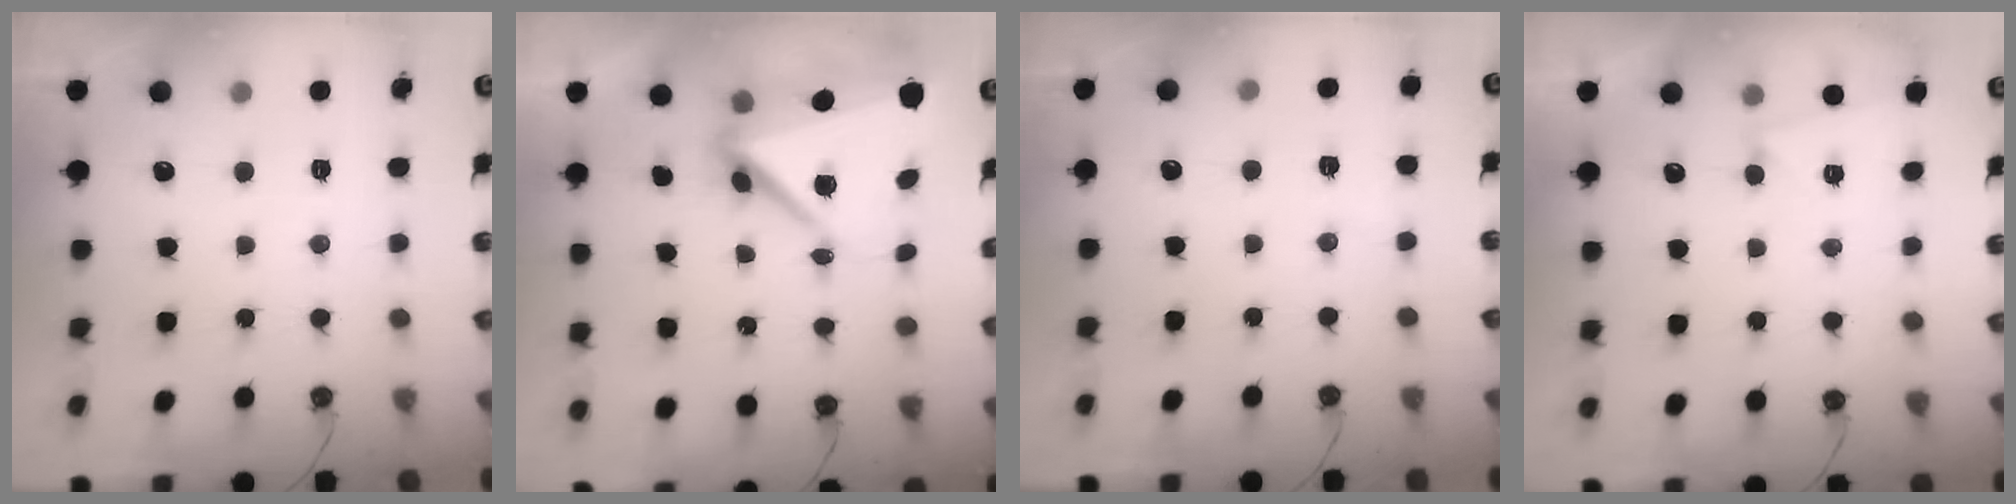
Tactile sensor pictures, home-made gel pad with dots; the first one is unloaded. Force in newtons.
{"total": 9.0, "press": 8.7, "slide": 2.2}
{"total": 1.5, "press": 1.5, "slide": 0.5}
{"total": 1.6, "press": 1.6, "slide": 0.3}